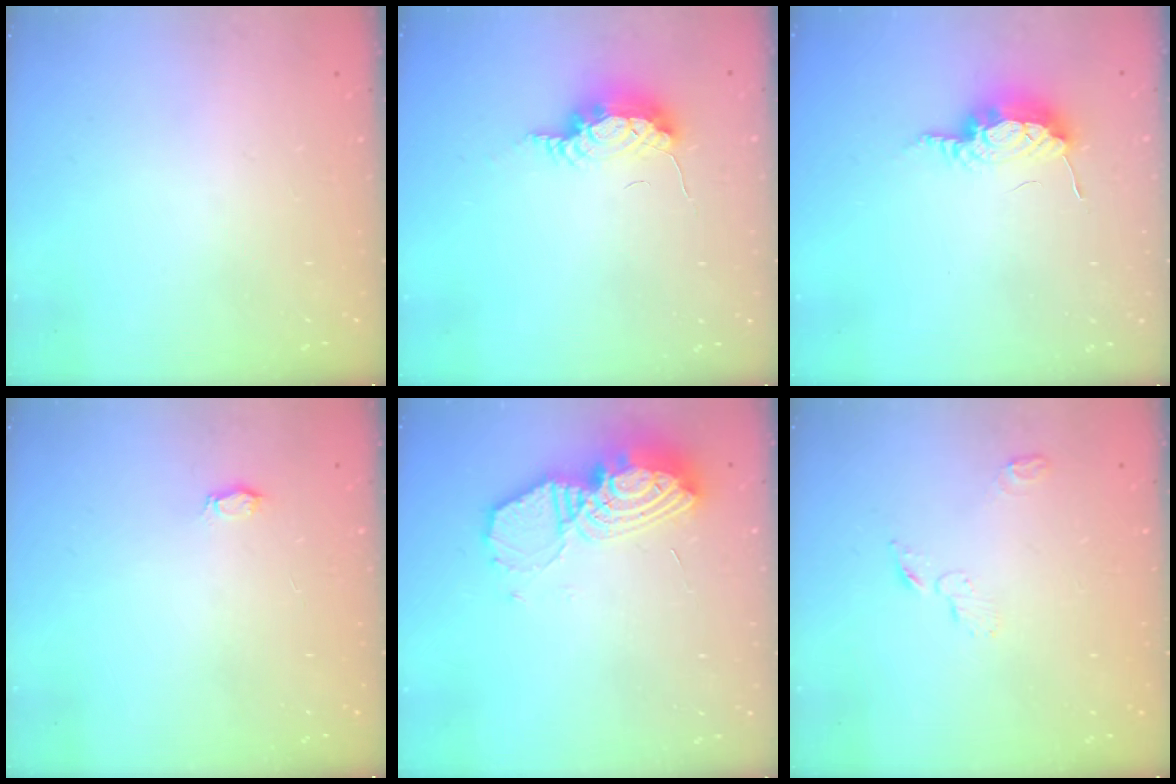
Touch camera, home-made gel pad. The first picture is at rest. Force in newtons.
{"total": 7.7, "press": 7.4, "slide": 1.8}
{"total": 8.2, "press": 8.2, "slide": 0.8}
{"total": 2.7, "press": 2.7, "slide": 0.3}
{"total": 14.6, "press": 14.5, "slide": 1.5}
{"total": 3.2, "press": 3.2, "slide": 0.3}